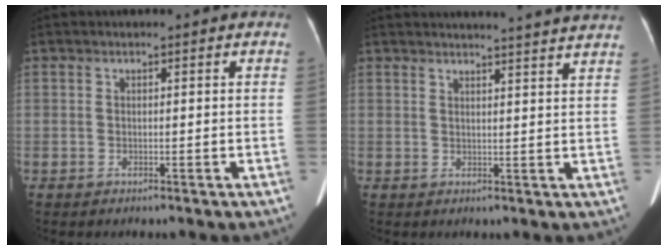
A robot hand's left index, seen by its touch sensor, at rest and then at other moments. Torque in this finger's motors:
{"motor_torque": [-0.01, -0.41, -0.06, 0.04]}